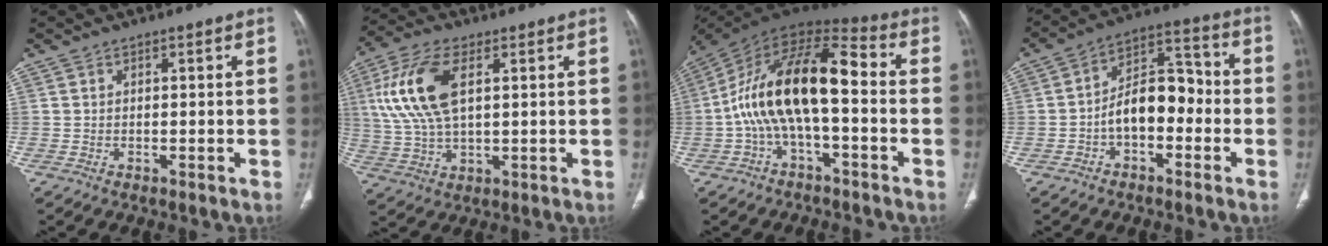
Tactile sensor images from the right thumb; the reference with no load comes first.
{"total": 13.8, "force": [3.7, 6.8, 11.4], "torque": [-0.252, 0.003, 0.074]}
{"total": 17.4, "force": [-1.9, 7.4, 15.6], "torque": [-0.286, 0.060, -0.042]}
{"total": 10.8, "force": [-2.6, 6.5, 8.2], "torque": [-0.108, 0.048, -0.054]}